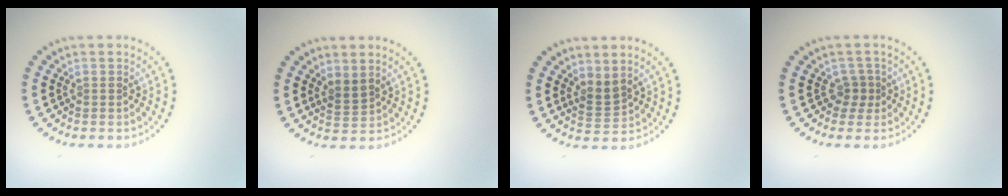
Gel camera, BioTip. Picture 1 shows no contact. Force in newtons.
{"total": 1.5, "press": 1.2, "slide": 1.0}
{"total": 1.8, "press": 1.3, "slide": 1.2}
{"total": 1.4, "press": 1.0, "slide": 0.9}